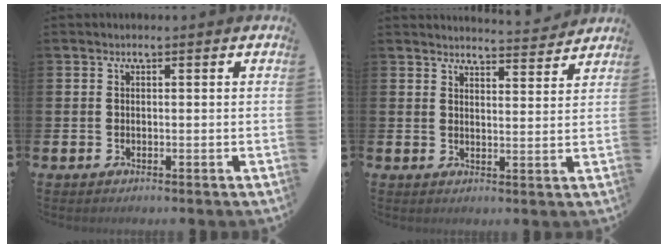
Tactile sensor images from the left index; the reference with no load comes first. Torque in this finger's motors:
{"motor_torque": [0.77, -1.02, 0.26, 0.04]}